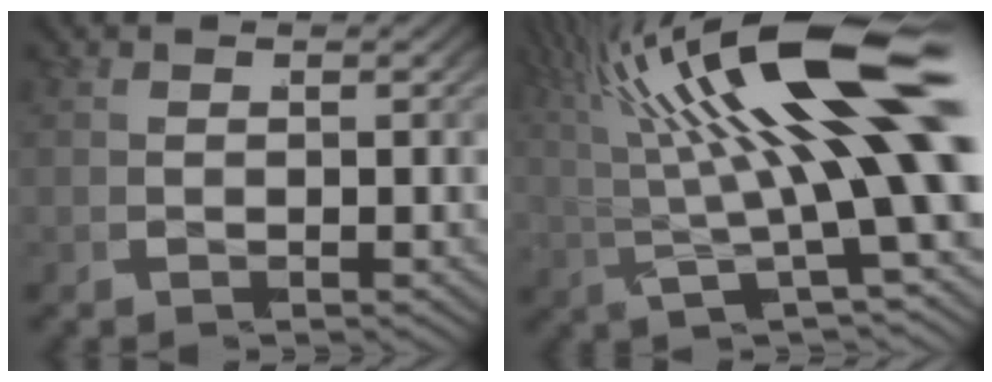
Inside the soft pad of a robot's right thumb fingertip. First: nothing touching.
{"total": 12.6, "force": [2.2, 5.4, 11.1], "torque": [-0.184, -0.002, 0.029]}